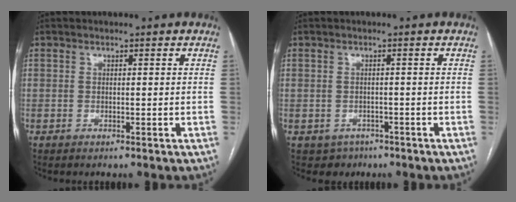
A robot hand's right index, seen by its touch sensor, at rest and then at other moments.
{"total": 2.8, "force": [-1.5, 2.3, 0.1], "torque": [-0.001, 0.007, -0.016]}